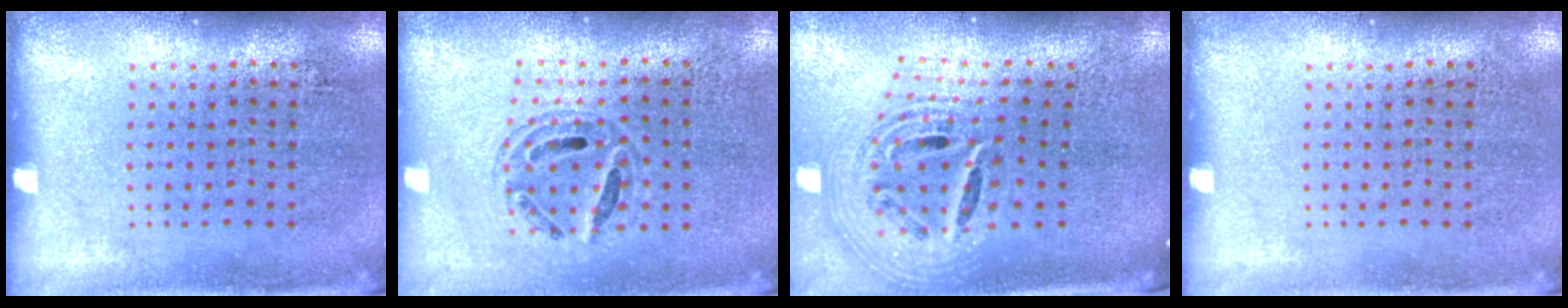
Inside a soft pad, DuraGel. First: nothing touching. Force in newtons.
{"total": 0.7, "press": 0.7, "slide": 0.3}
{"total": 2.7, "press": 1.9, "slide": 1.9}
{"total": 0.0}